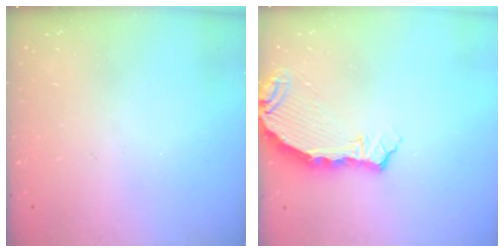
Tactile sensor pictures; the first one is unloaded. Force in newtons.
{"total": 7.2, "press": 6.2, "slide": 3.7}